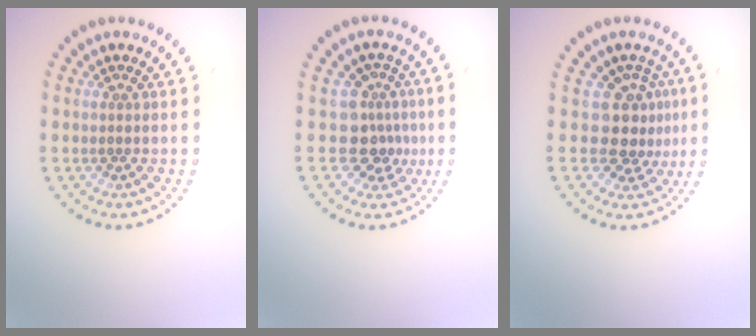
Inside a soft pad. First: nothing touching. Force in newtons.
{"total": 3.3, "press": 2.3, "slide": 2.3}
{"total": 3.4, "press": 2.4, "slide": 2.3}